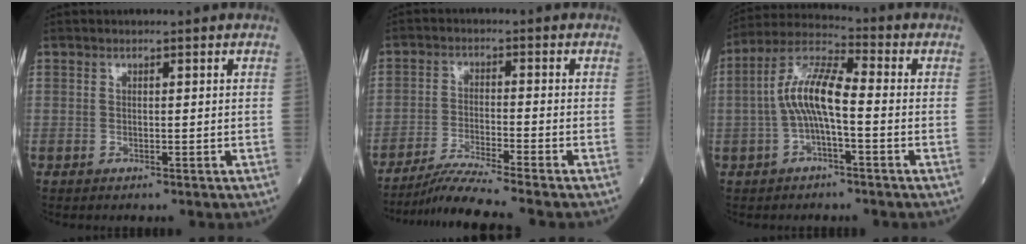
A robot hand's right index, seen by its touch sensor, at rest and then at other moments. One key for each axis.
{"total": 7.9, "fx": -7.0, "fy": -2.2, "fz": 3.0, "tx": -0.052, "ty": -0.029, "tz": -0.124}
{"total": 9.1, "fx": -1.2, "fy": 2.1, "fz": 8.8, "tx": -0.182, "ty": 0.022, "tz": -0.027}